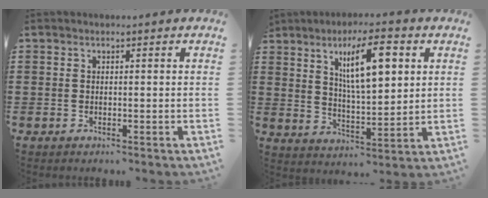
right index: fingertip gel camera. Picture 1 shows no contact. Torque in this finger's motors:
{"motor_torque": [1.08, 1.06, 1.05, 0.21]}